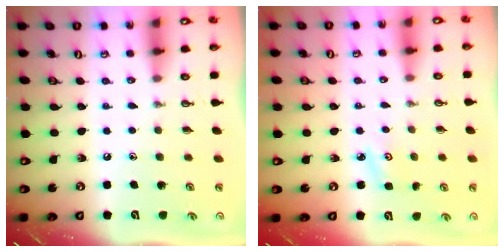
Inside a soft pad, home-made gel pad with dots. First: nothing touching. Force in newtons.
{"total": 2.9, "press": 2.9, "slide": 0.5}